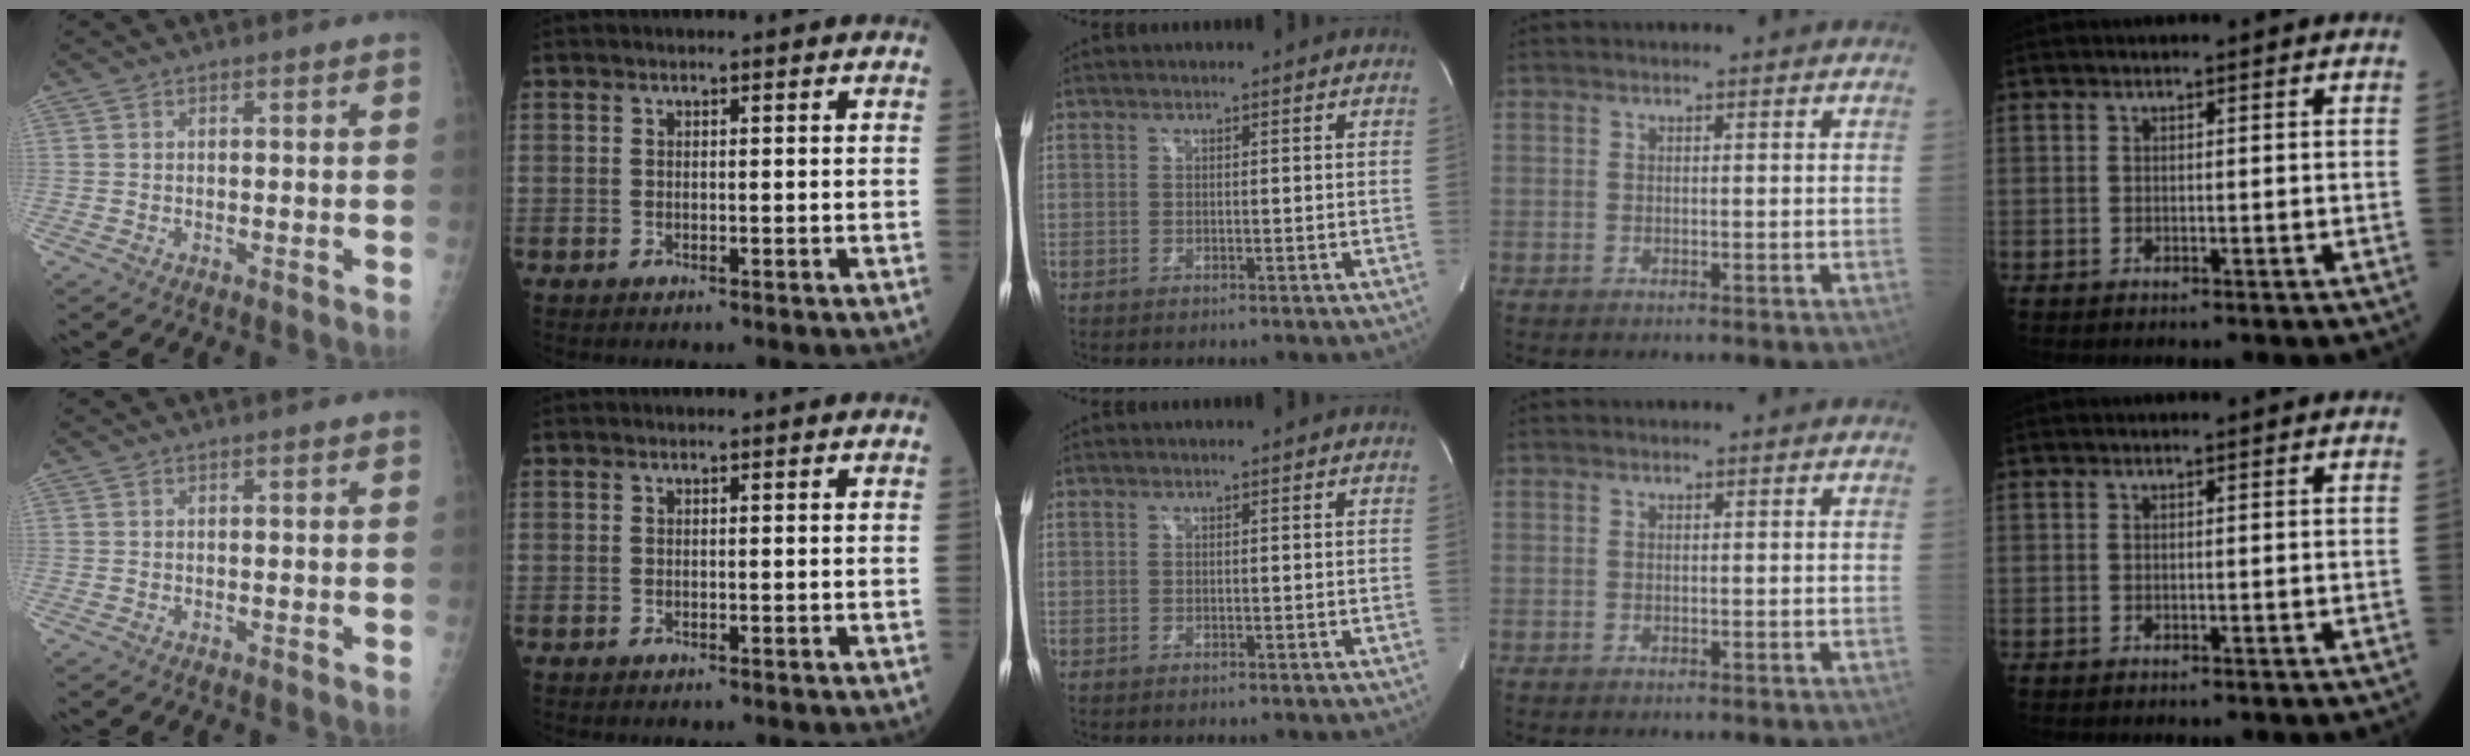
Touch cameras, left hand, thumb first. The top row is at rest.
{}